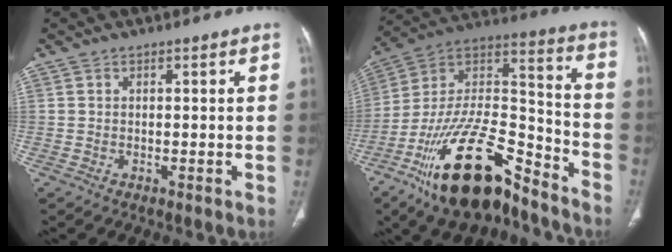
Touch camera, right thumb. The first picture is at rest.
{"total": 25.0, "force": [-16.8, 9.7, 15.8], "torque": [-0.287, 0.081, -0.296]}